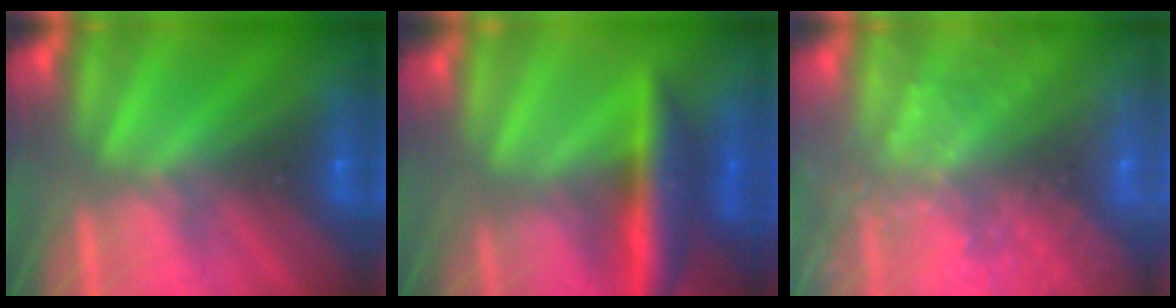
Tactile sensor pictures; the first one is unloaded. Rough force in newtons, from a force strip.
{"total": 8.3}
{"total": 10.8}